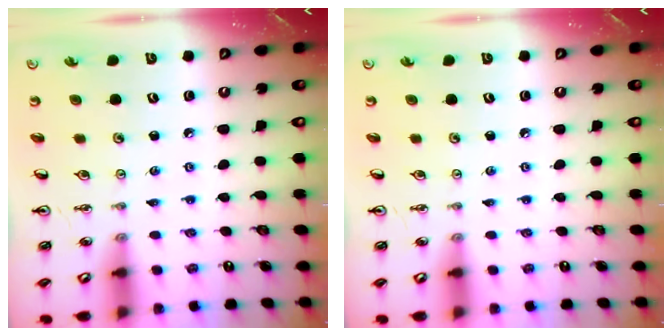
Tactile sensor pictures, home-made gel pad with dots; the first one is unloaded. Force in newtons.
{"total": 0.0}